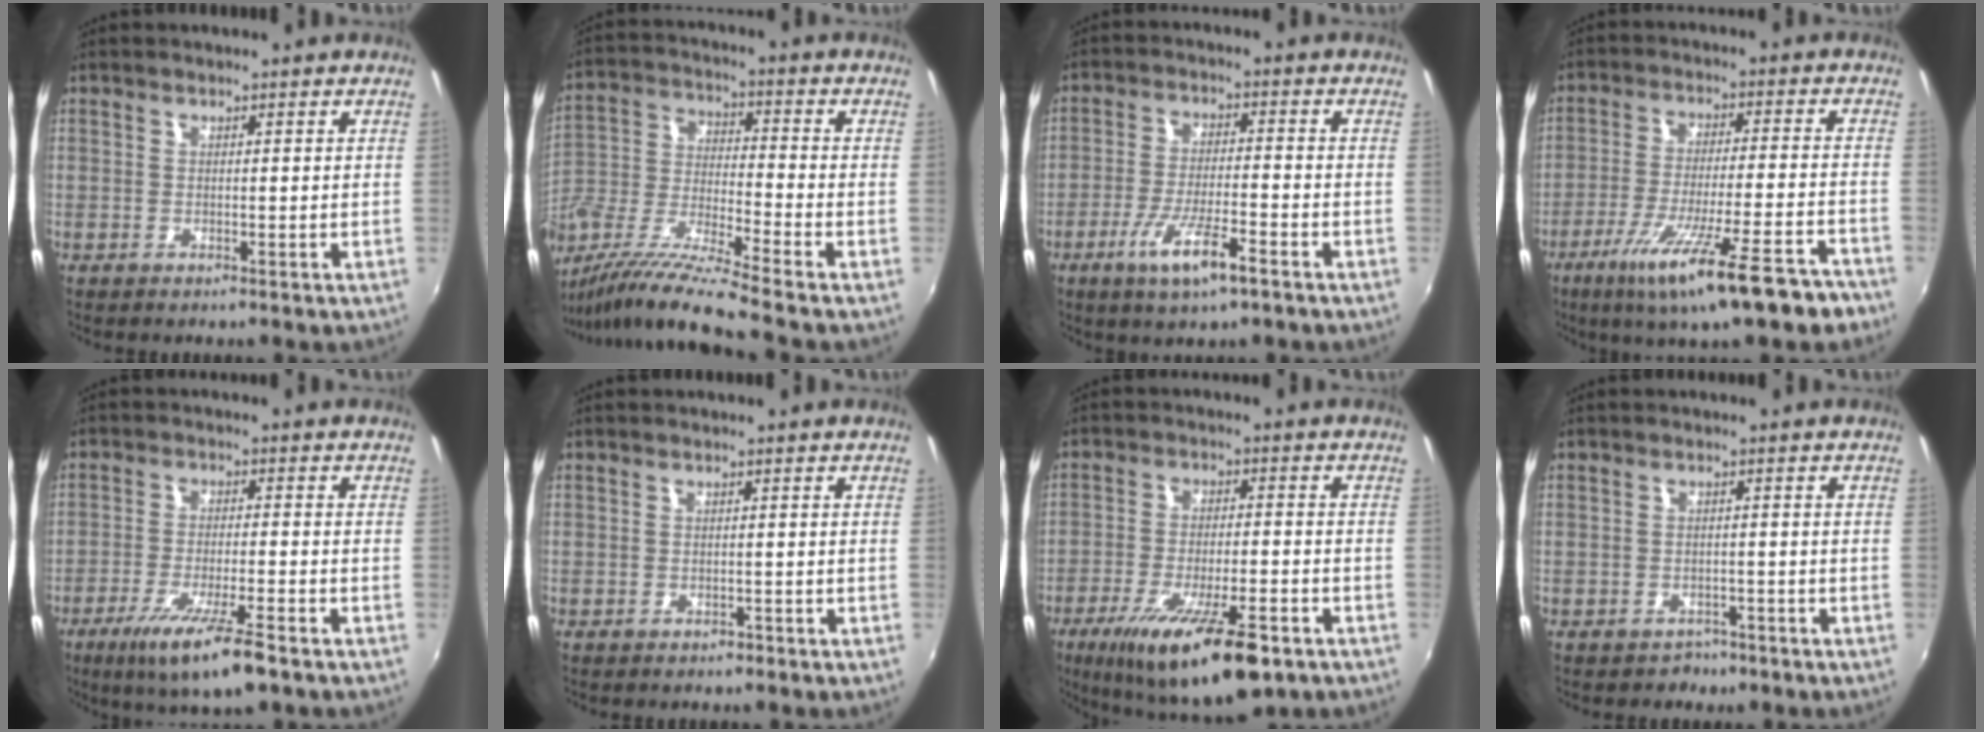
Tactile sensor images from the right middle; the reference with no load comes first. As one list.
[{"total": 15.7, "force": [-11.8, -0.5, 10.4], "torque": [-0.199, -0.046, -0.223]}, {"total": 9.0, "force": [-5.0, 1.5, 7.3], "torque": [-0.148, -0.015, -0.089]}, {"total": 17.4, "force": [-11.7, 1.7, 12.7], "torque": [-0.227, -0.060, -0.181]}, {"total": 10.0, "force": [-6.4, 0.9, 7.7], "torque": [-0.157, -0.026, -0.110]}, {"total": 0.9, "force": [-0.7, 0.5, 0.2], "torque": [-0.007, 0.000, -0.008]}, {"total": 17.5, "force": [-10.3, 4.7, 13.3], "torque": [-0.239, -0.043, -0.162]}, {"total": 2.8, "force": [-1.8, 2.2, 0.1], "torque": [-0.012, 0.003, -0.024]}]